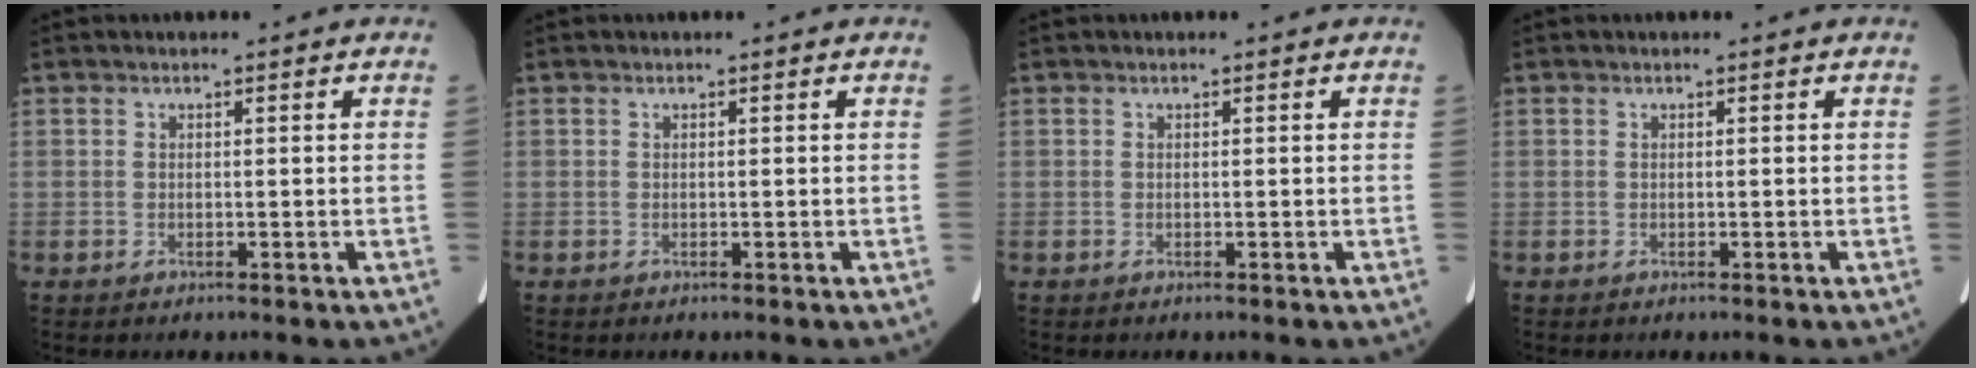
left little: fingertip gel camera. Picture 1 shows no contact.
{"total": 0.0}
{"total": 0.0}
{"total": 0.0}